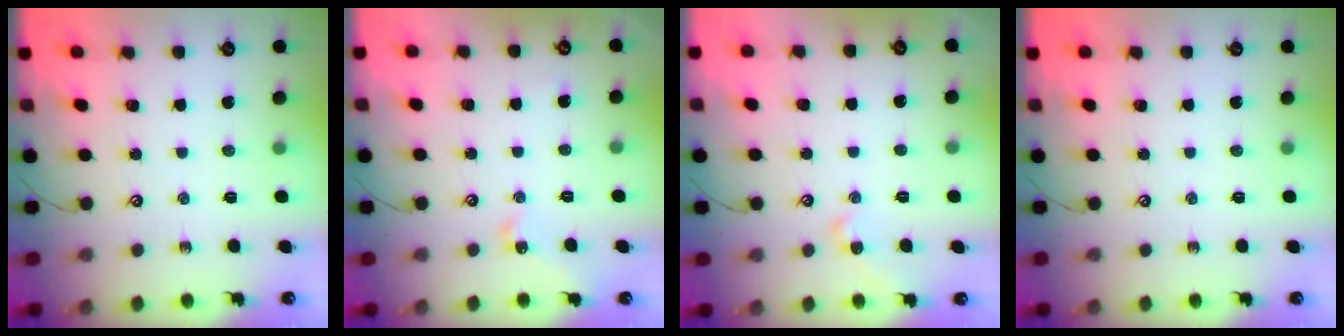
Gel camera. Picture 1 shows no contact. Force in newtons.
{"total": 3.1, "press": 3.1, "slide": 0.3}
{"total": 2.0, "press": 1.9, "slide": 0.6}
{"total": 0.0}